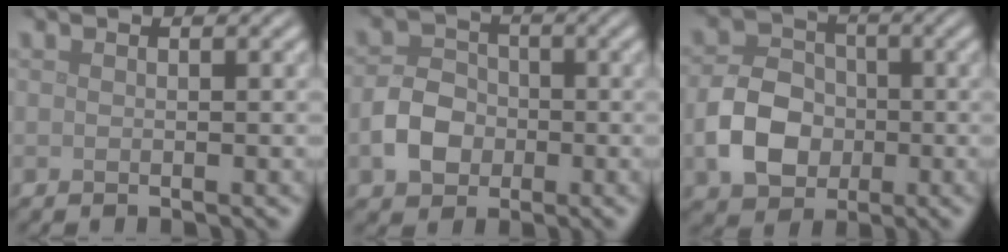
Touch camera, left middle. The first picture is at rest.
{"total": 3.9, "force": [-1.2, 3.1, 2.1], "torque": [-0.038, 0.003, -0.025]}
{"total": 5.6, "force": [-1.4, 4.4, 3.3], "torque": [-0.065, 0.001, -0.030]}